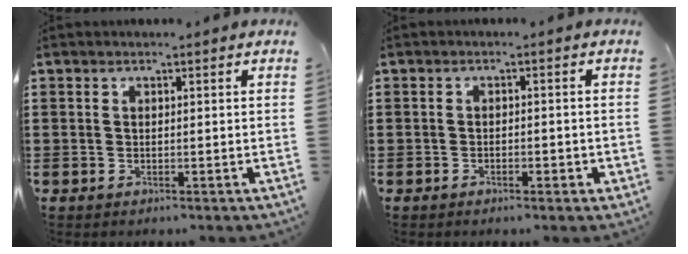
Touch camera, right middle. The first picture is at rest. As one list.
[{"total": 1.3, "force": [-0.9, 0.4, 0.9], "torque": [-0.018, -0.003, -0.016]}]